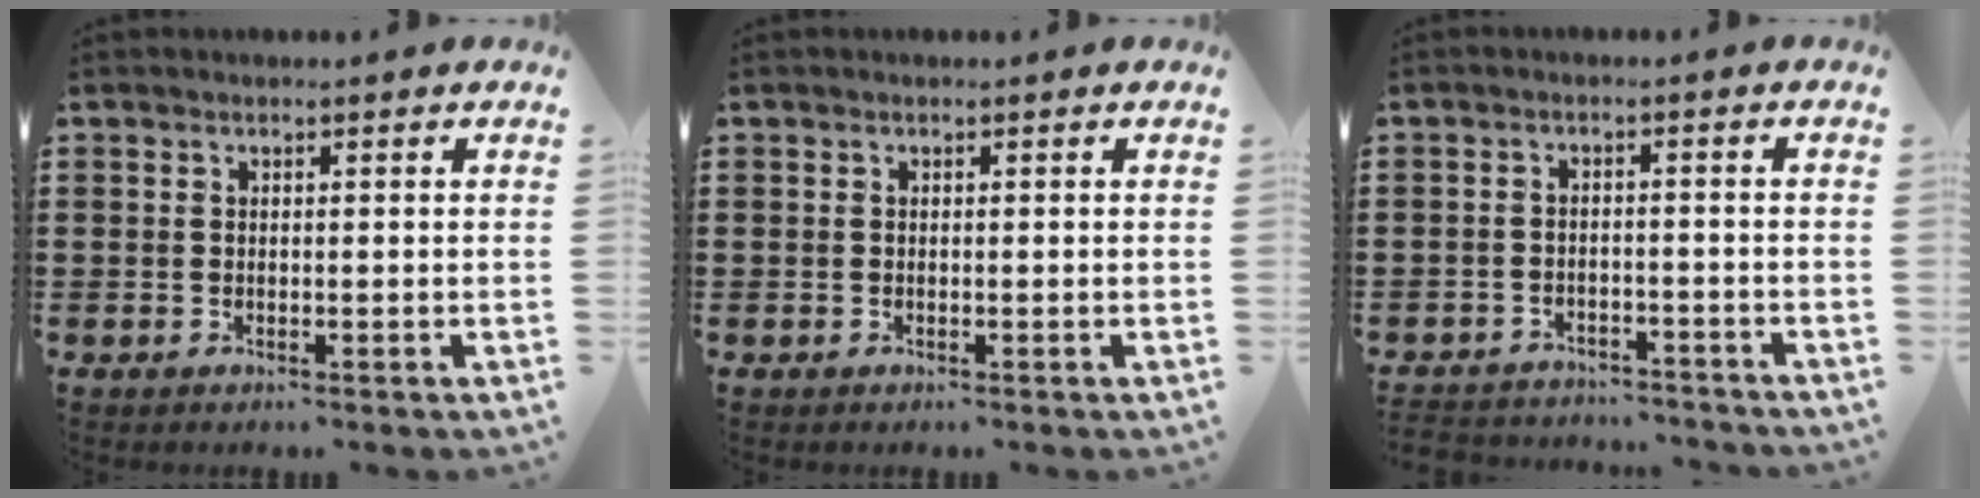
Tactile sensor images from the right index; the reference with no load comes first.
{"total": 0.0}
{"total": 2.8, "force": [-2.8, 0.3, -0.1], "torque": [-0.006, -0.002, -0.060]}